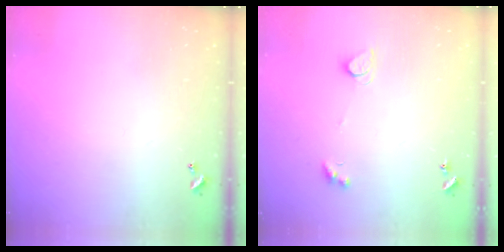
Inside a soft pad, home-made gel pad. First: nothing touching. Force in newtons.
{"total": 2.1, "press": 2.1, "slide": 0.4}